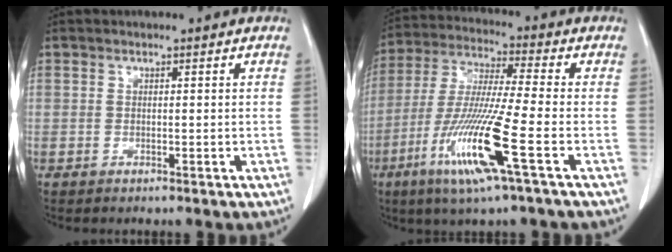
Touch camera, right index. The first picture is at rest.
{"total": 14.6, "force": [-5.9, -0.6, 13.3], "torque": [-0.278, -0.024, -0.115]}